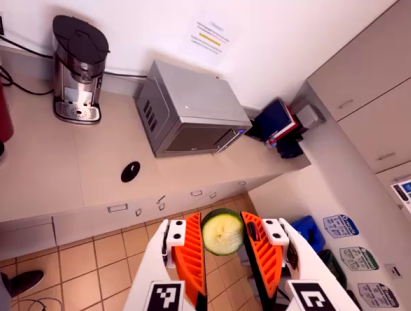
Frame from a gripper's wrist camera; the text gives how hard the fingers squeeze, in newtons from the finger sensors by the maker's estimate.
{"total": 8.5, "left": 8.3, "right": 8.6}